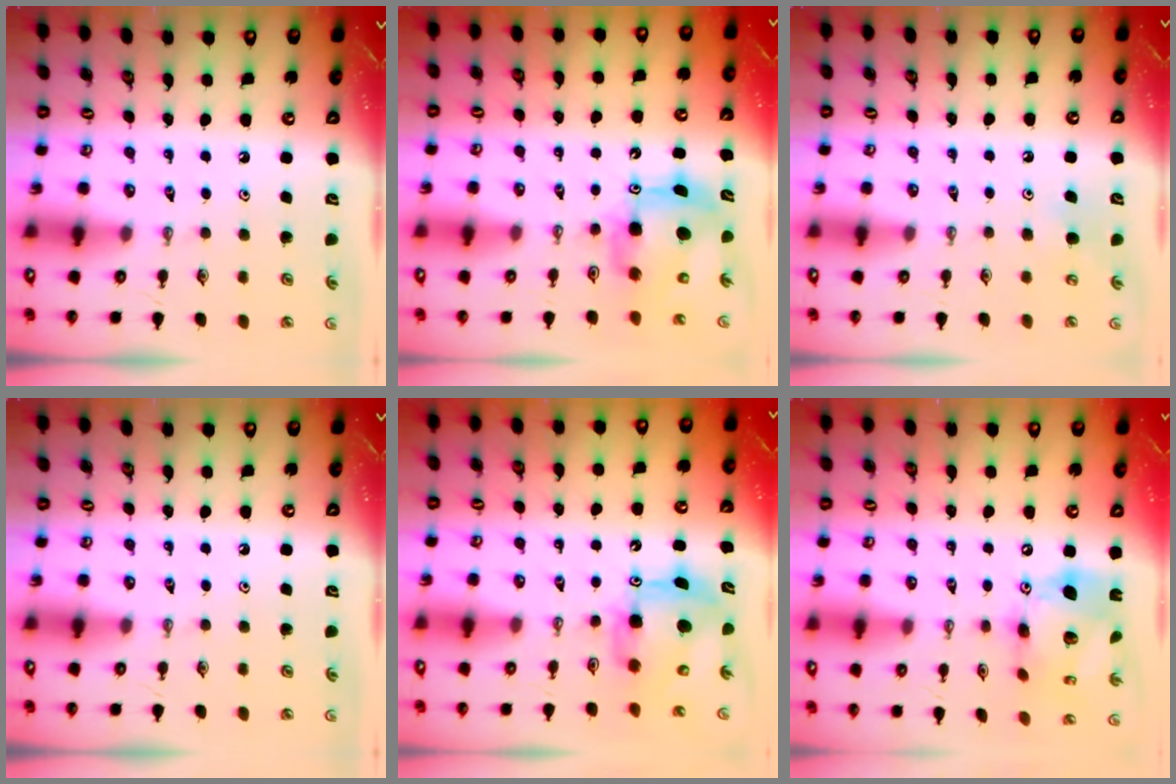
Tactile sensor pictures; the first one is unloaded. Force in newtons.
{"total": 9.7, "press": 9.7, "slide": 0.8}
{"total": 5.5, "press": 5.5, "slide": 0.5}
{"total": 0.0}
{"total": 10.0, "press": 10.0, "slide": 0.5}
{"total": 18.4, "press": 18.3, "slide": 2.0}